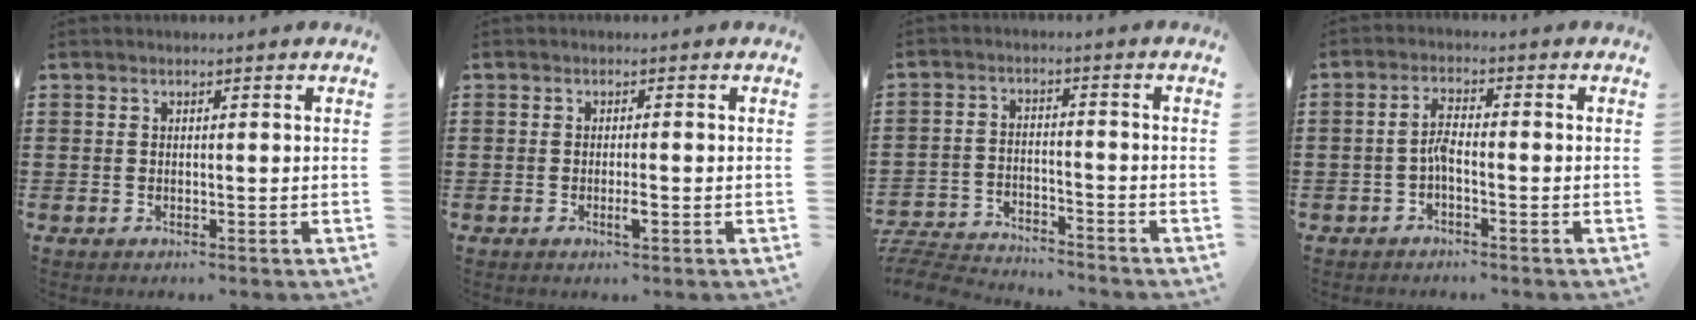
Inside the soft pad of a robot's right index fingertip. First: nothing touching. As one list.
[{"total": 2.1, "force": [-0.8, 0.3, 1.9], "torque": [-0.041, -0.005, -0.016]}, {"total": 5.3, "force": [-5.2, 0.4, 0.4], "torque": [-0.027, -0.001, -0.112]}, {"total": 2.9, "force": [-1.1, 0.8, 2.5], "torque": [-0.056, 0.004, -0.025]}]